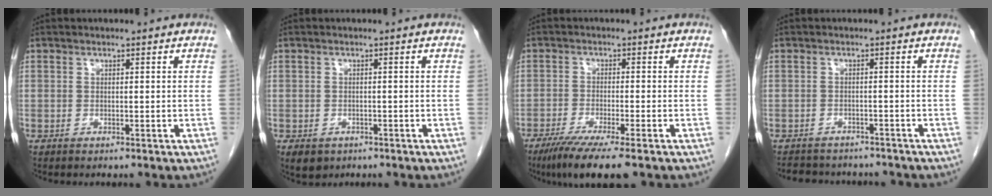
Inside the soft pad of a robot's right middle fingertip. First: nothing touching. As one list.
[{"total": 4.2, "force": [-2.7, 3.0, 1.3], "torque": [-0.017, -0.001, -0.034]}, {"total": 8.0, "force": [-5.7, 0.1, 5.6], "torque": [-0.087, -0.020, -0.091]}, {"total": 9.4, "force": [-8.5, 3.3, 2.3], "torque": [-0.041, 0.009, -0.104]}]